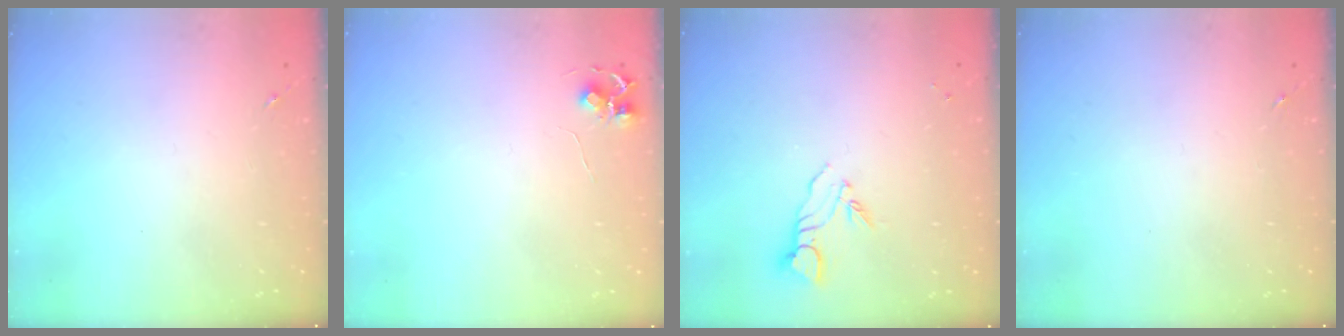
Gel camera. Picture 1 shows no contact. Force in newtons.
{"total": 5.9, "press": 5.9, "slide": 0.5}
{"total": 4.9, "press": 4.9, "slide": 0.1}
{"total": 0.0}